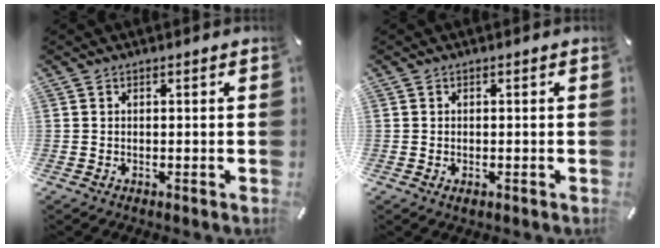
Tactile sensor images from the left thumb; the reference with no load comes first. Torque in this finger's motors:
{"motor_torque": [0.25, 0.27, -0.05, 0.01, 0.00]}